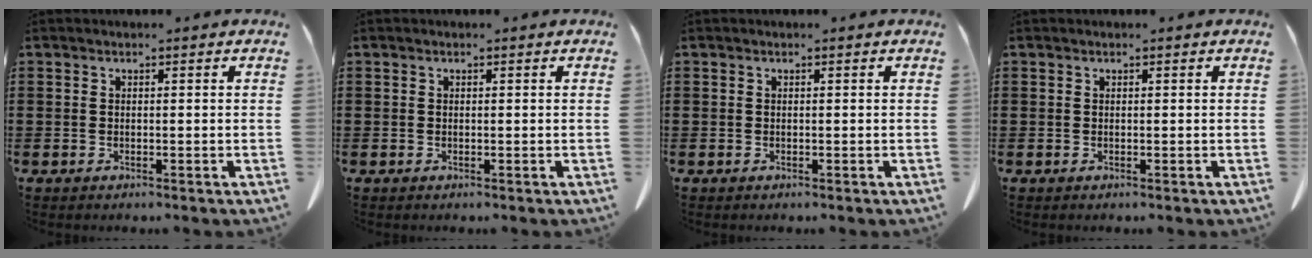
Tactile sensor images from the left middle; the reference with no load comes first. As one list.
[{"total": 0.0}, {"total": 0.0}, {"total": 0.0}]